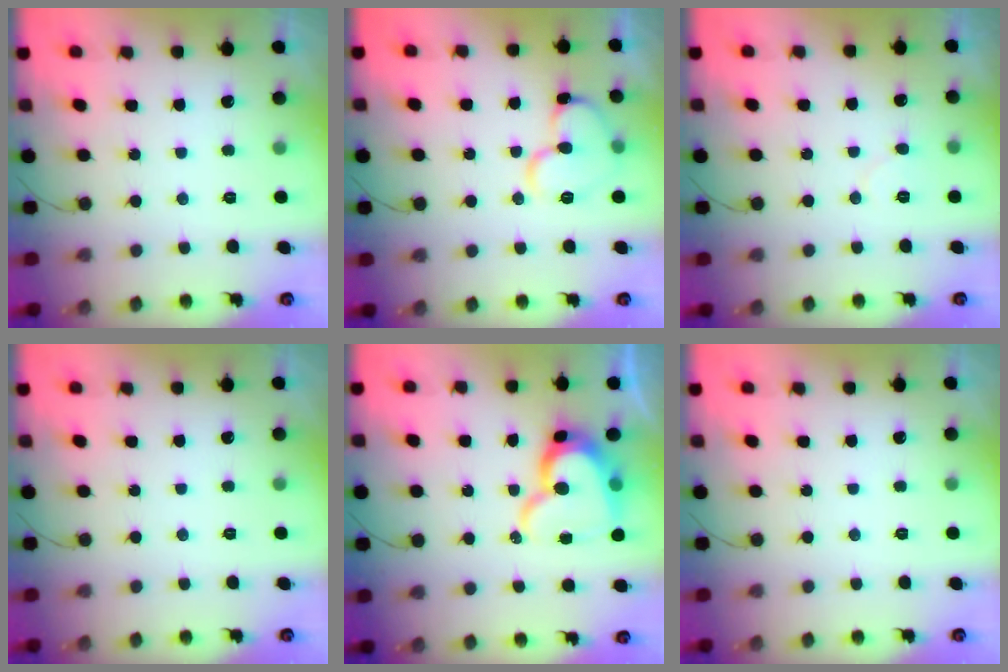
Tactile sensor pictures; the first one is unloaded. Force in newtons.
{"total": 12.8, "press": 12.7, "slide": 1.7}
{"total": 4.8, "press": 4.8, "slide": 0.6}
{"total": 0.0}
{"total": 16.2, "press": 16.1, "slide": 1.6}
{"total": 0.0}